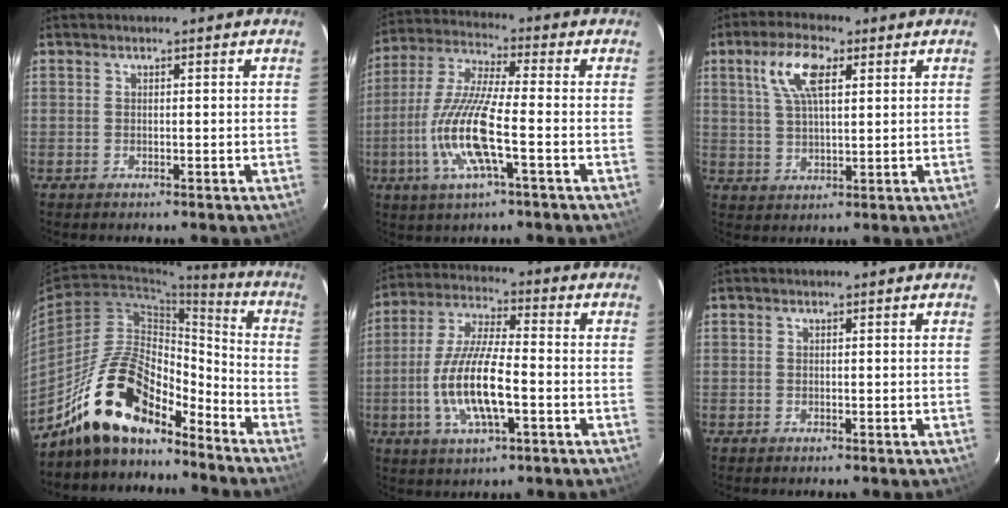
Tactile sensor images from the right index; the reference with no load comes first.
{"total": 13.5, "force": [-3.9, 1.8, 12.8], "torque": [-0.269, -0.005, -0.079]}
{"total": 8.5, "force": [3.5, 3.4, 6.9], "torque": [-0.136, 0.017, 0.067]}
{"total": 17.5, "force": [-13.5, 6.7, 9.1], "torque": [-0.175, 0.024, -0.241]}
{"total": 13.5, "force": [-3.5, 3.7, 12.5], "torque": [-0.258, -0.002, -0.067]}
{"total": 0.0}